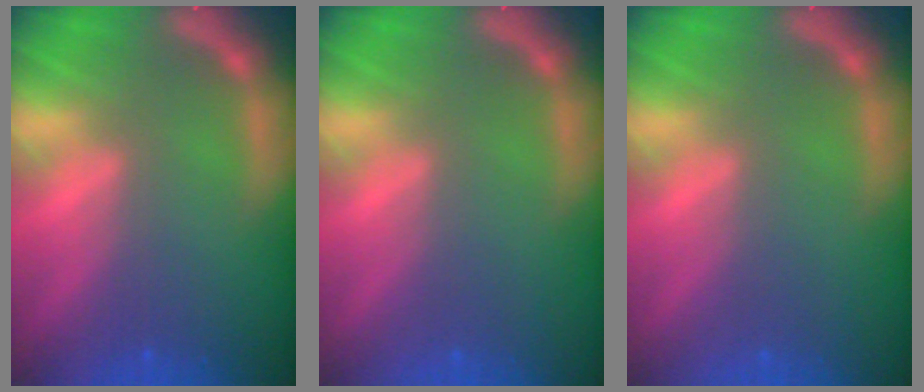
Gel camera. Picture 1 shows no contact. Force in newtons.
{"total": 0.0}
{"total": 0.0}